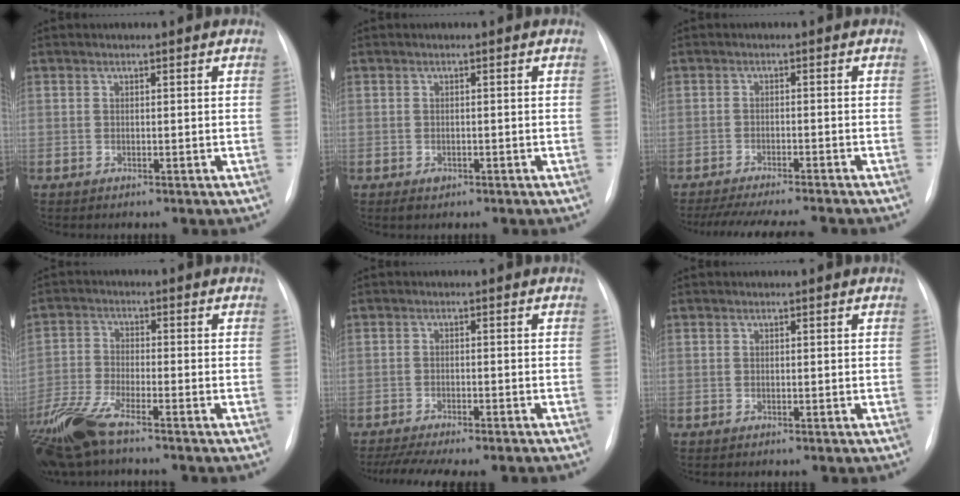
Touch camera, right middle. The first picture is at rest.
{"total": 1.2, "force": [-0.6, 0.8, 0.6], "torque": [-0.009, 0.000, -0.004]}
{"total": 13.6, "force": [-12.1, 1.3, 6.1], "torque": [-0.091, -0.015, -0.165]}
{"total": 10.2, "force": [-7.5, 2.0, 6.6], "torque": [-0.147, -0.020, -0.146]}
{"total": 12.1, "force": [-10.4, 2.0, 5.8], "torque": [-0.086, -0.004, -0.141]}
{"total": 0.0}